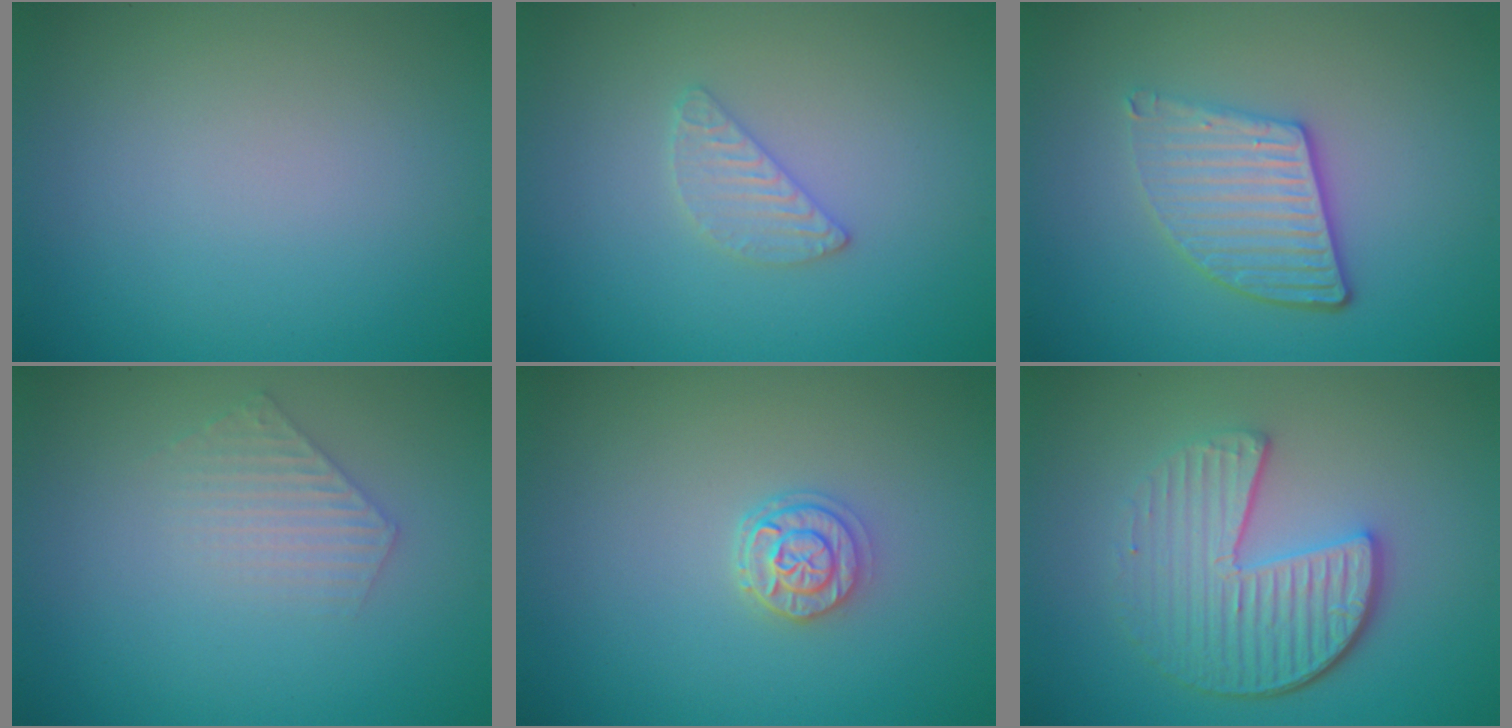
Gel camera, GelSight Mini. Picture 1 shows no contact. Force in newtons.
{"total": 1.9, "press": 1.8, "slide": 0.2}
{"total": 4.1, "press": 3.3, "slide": 2.4}
{"total": 1.9, "press": 1.9, "slide": 0.3}
{"total": 2.3, "press": 2.0, "slide": 1.1}
{"total": 5.4, "press": 4.1, "slide": 3.6}